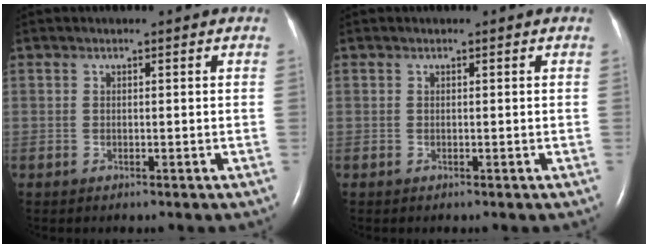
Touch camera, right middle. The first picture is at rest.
{"total": 0.0}